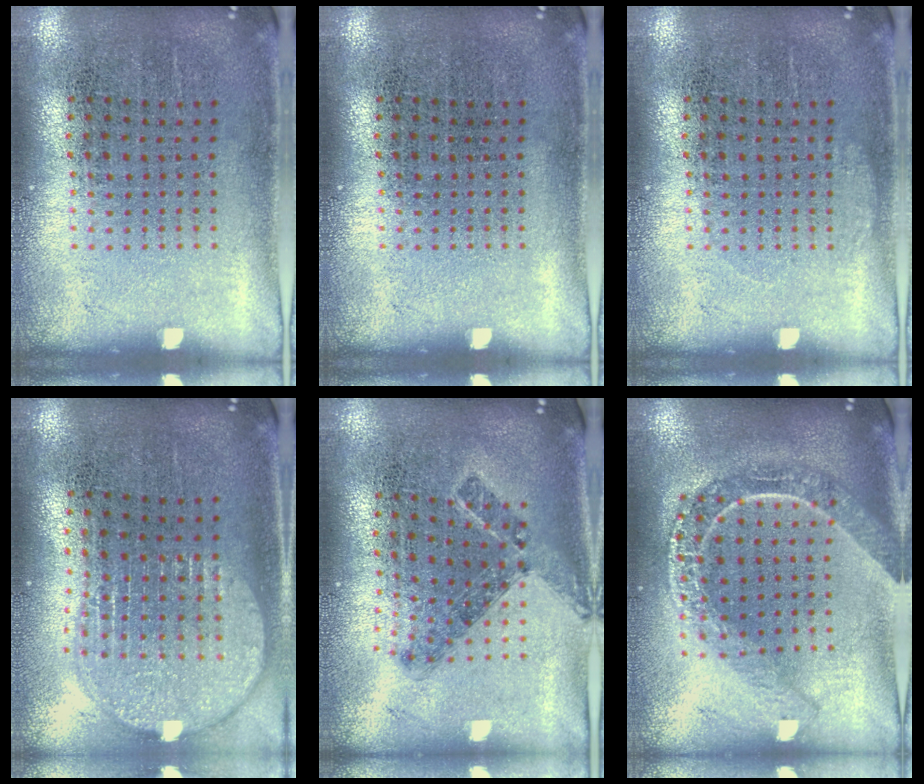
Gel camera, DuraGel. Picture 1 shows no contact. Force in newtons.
{"total": 0.0}
{"total": 0.6, "press": 0.5, "slide": 0.1}
{"total": 1.9, "press": 1.6, "slide": 1.1}
{"total": 0.8, "press": 0.8, "slide": 0.3}
{"total": 2.2, "press": 1.8, "slide": 1.2}